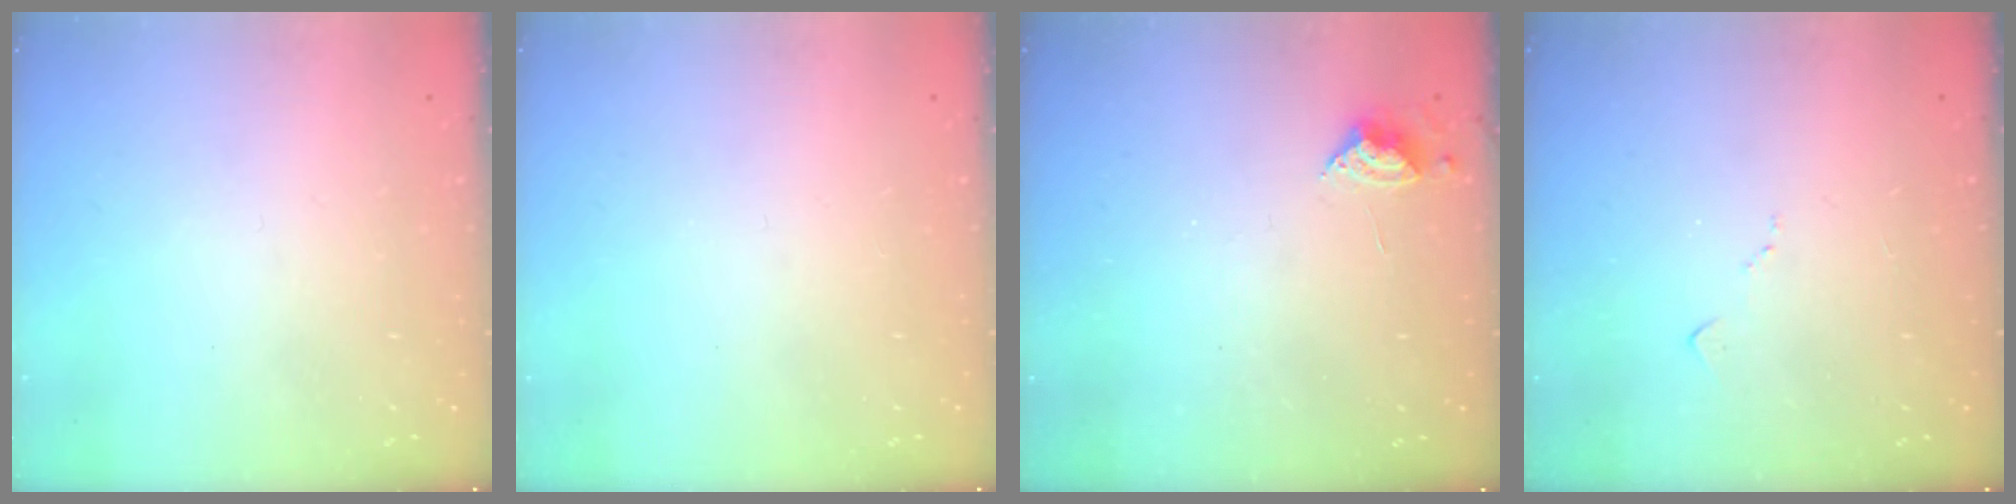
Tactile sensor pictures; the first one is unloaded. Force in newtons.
{"total": 0.0}
{"total": 4.9, "press": 4.9, "slide": 0.5}
{"total": 6.2, "press": 6.1, "slide": 0.8}